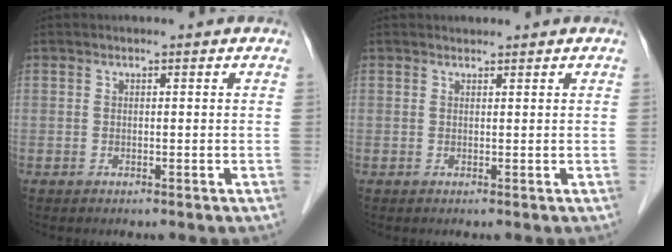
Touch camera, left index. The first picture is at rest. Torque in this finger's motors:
{"motor_torque": [0.22, -0.13, 0.00, 0.01]}